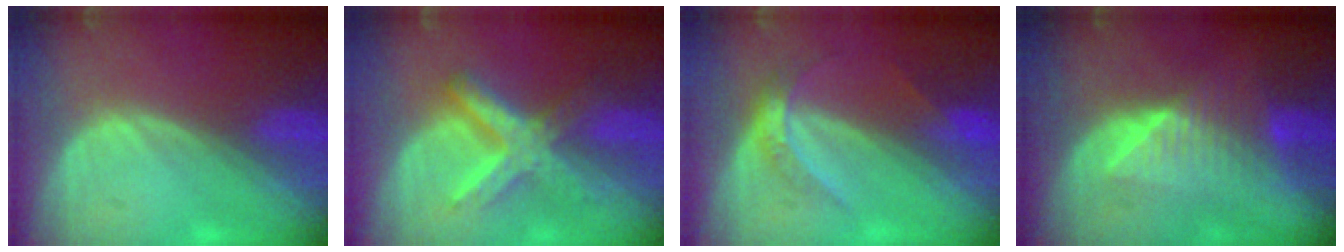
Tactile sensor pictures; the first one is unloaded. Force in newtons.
{"total": 7.6, "press": 7.6, "slide": 0.5}
{"total": 4.8, "press": 4.3, "slide": 2.2}
{"total": 7.3, "press": 7.2, "slide": 1.5}